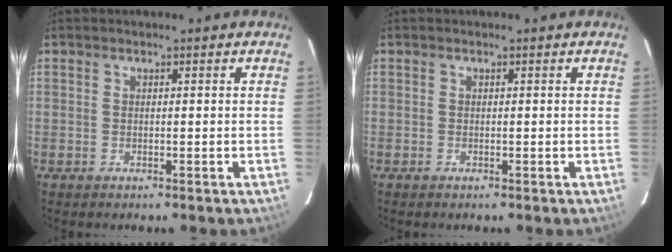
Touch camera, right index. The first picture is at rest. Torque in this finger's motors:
{"motor_torque": [0.09, -0.06, 0.04, 0.01]}